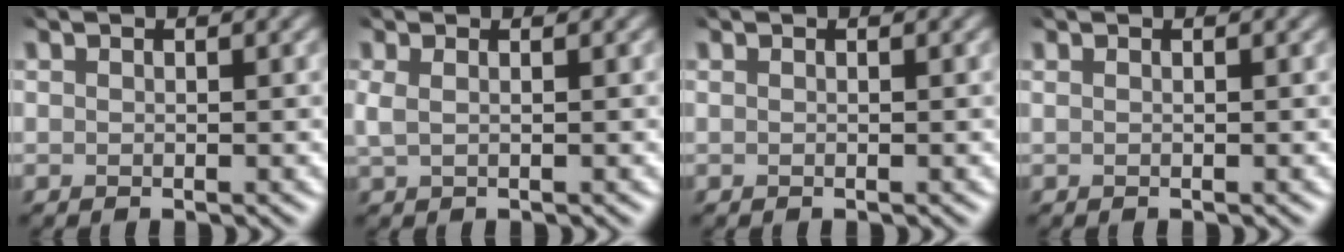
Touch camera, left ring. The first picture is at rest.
{"total": 0.6, "force": [-0.2, 0.0, 0.5], "torque": [-0.023, -0.002, 0.002]}
{"total": 0.0}
{"total": 0.6, "force": [0.2, 0.3, 0.5], "torque": [0.000, 0.005, -0.004]}